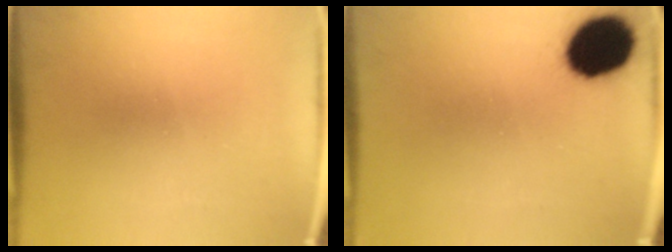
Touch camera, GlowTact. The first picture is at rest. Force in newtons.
{"total": 15.6}